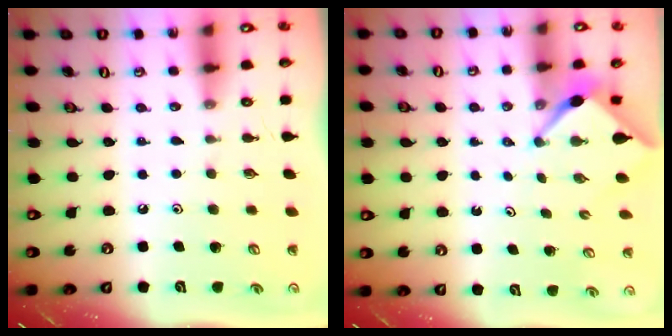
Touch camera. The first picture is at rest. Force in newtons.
{"total": 2.4, "press": 2.4, "slide": 0.3}